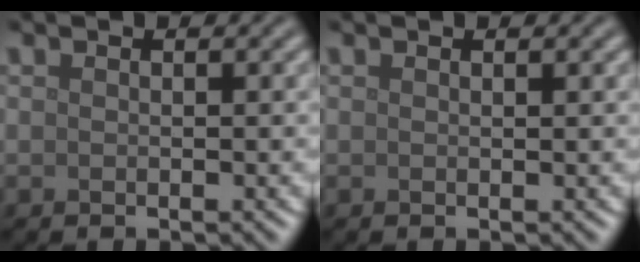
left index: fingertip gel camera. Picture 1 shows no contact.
{"total": 0.0}